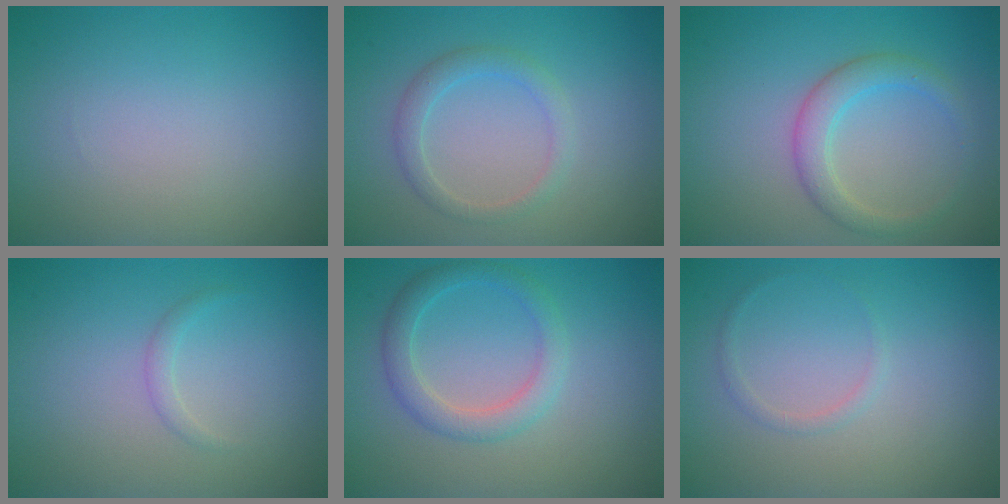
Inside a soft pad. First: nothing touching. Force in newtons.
{"total": 2.0, "press": 2.0, "slide": 0.3}
{"total": 2.8, "press": 2.8, "slide": 0.2}
{"total": 0.8, "press": 0.8, "slide": 0.0}
{"total": 2.9, "press": 2.9, "slide": 0.1}
{"total": 0.8, "press": 0.8, "slide": 0.0}